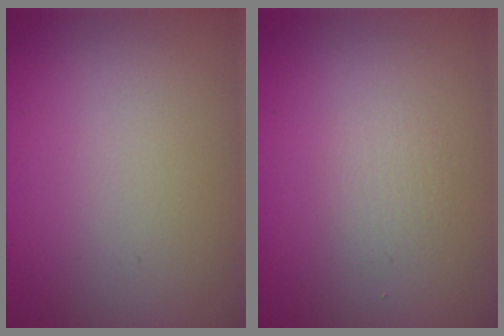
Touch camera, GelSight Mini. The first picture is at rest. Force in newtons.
{"total": 0.9, "press": 0.9, "slide": 0.0}